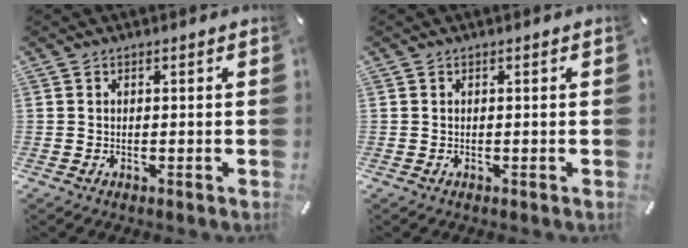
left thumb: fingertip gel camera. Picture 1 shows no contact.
{"total": 0.0}